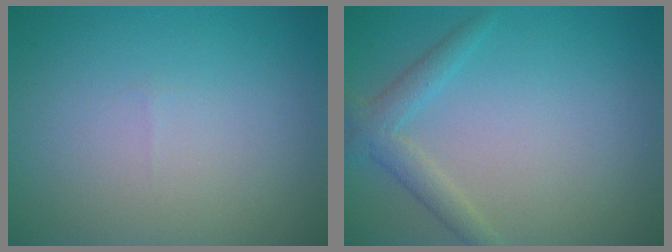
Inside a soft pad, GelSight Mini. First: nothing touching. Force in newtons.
{"total": 2.3, "press": 2.3, "slide": 0.2}